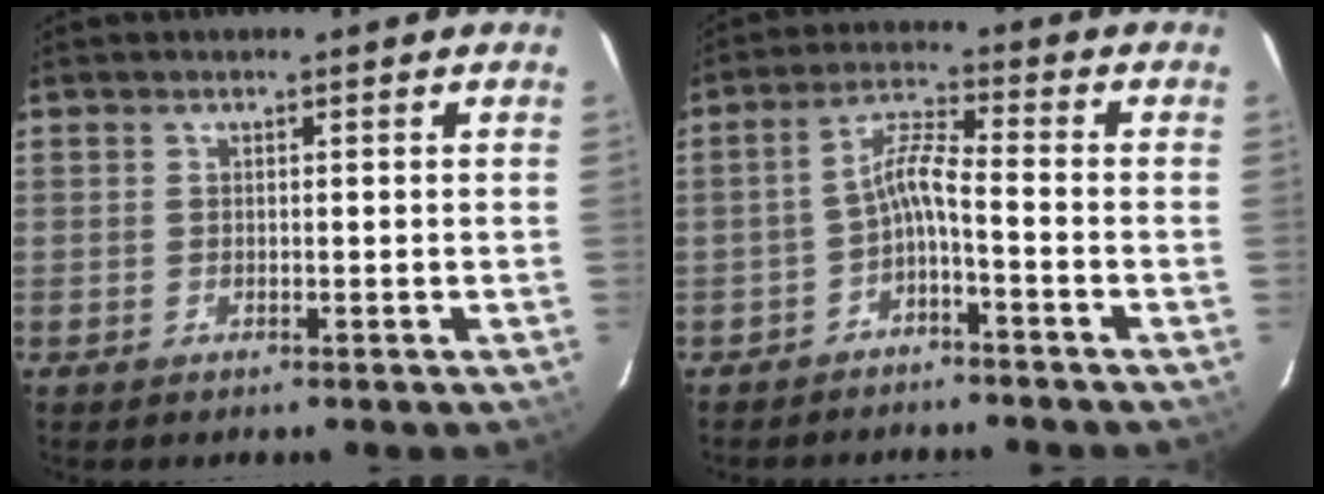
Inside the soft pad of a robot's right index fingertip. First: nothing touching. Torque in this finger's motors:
{"motor_torque": [0.52, -0.45, 0.43, 0.10]}